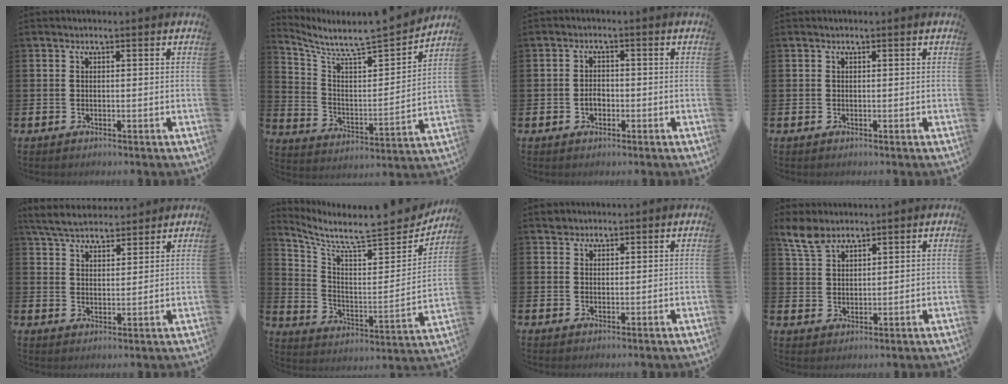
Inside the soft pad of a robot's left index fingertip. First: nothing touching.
{"total": 6.7, "force": [6.4, 0.5, 2.1], "torque": [-0.079, -0.062, 0.102]}
{"total": 1.8, "force": [-0.5, 1.3, 1.2], "torque": [-0.015, 0.002, -0.014]}
{"total": 0.0}
{"total": 5.7, "force": [5.5, 1.1, 0.9], "torque": [-0.039, -0.021, 0.101]}
{"total": 7.5, "force": [6.9, 1.3, 2.8], "torque": [-0.073, -0.077, 0.104]}
{"total": 1.7, "force": [1.5, 0.7, -0.3], "torque": [0.010, 0.001, 0.028]}
{"total": 5.9, "force": [5.0, 2.2, 2.1], "torque": [-0.057, -0.014, 0.093]}